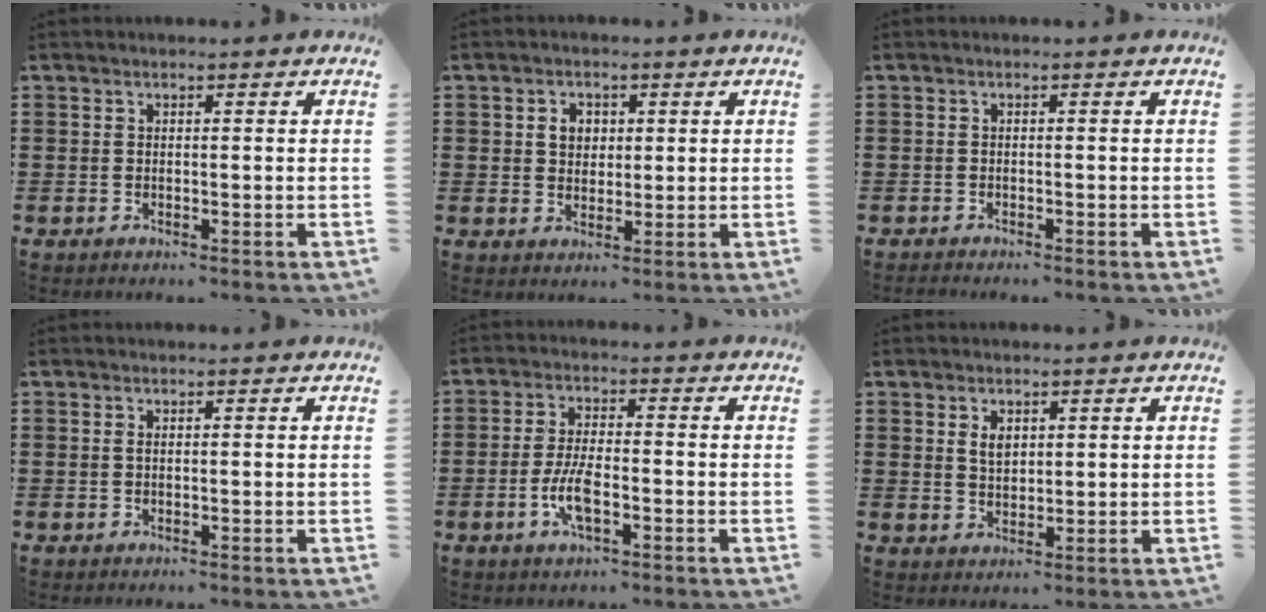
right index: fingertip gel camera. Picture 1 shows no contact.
{"total": 3.0, "force": [0.7, 2.5, 1.6], "torque": [-0.040, 0.012, 0.010]}
{"total": 0.6, "force": [-0.6, 0.1, 0.0], "torque": [0.000, 0.000, -0.013]}
{"total": 0.0}
{"total": 5.8, "force": [-2.0, 1.8, 5.1], "torque": [-0.114, -0.007, -0.040]}
{"total": 2.4, "force": [1.0, 1.5, 1.5], "torque": [-0.035, 0.005, 0.019]}